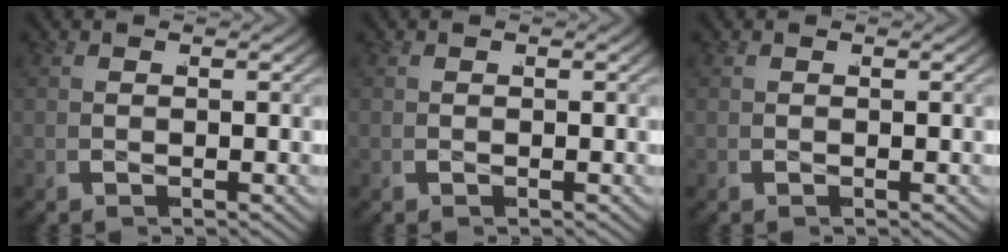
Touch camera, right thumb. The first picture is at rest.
{"total": 0.0}
{"total": 0.0}